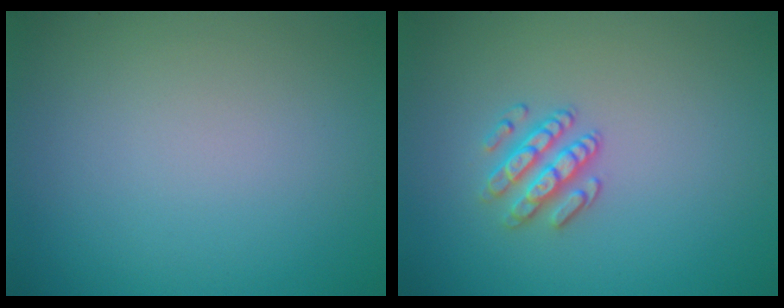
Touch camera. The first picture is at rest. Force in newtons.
{"total": 2.5, "press": 2.3, "slide": 0.9}